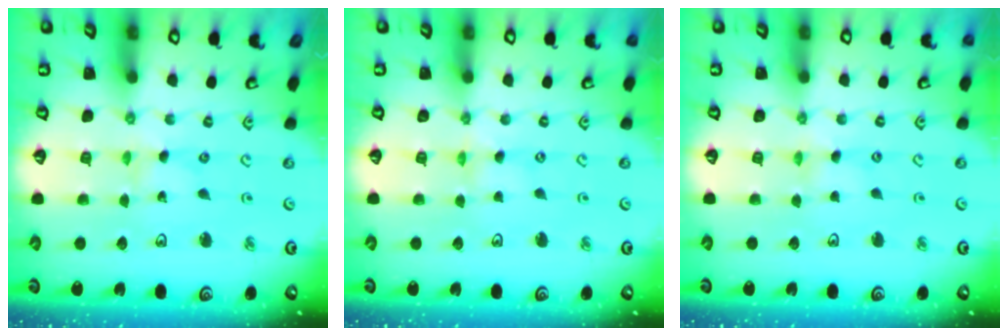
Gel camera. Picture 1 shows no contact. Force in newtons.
{"total": 0.0}
{"total": 1.1, "press": 1.1, "slide": 0.2}